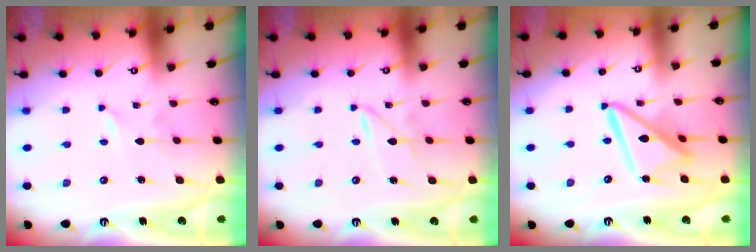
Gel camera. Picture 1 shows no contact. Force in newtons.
{"total": 2.3, "press": 2.3, "slide": 0.2}
{"total": 14.5, "press": 14.4, "slide": 1.6}